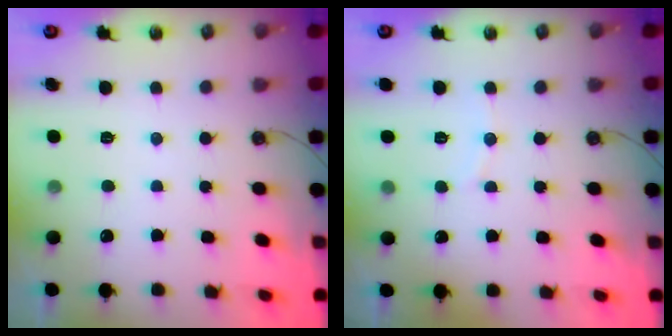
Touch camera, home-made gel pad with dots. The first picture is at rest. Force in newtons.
{"total": 3.7, "press": 3.6, "slide": 1.0}